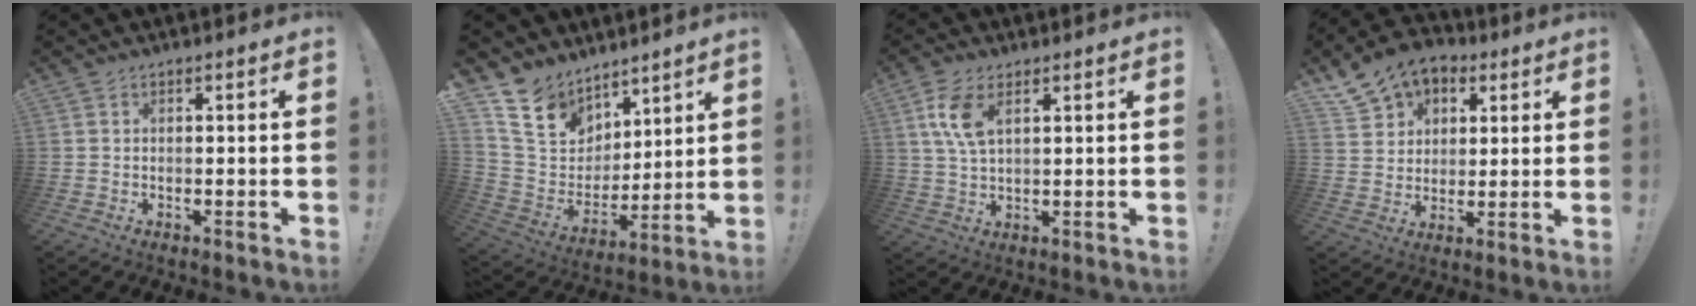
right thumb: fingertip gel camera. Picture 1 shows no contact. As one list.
[{"total": 13.1, "force": [9.4, 8.6, 3.0], "torque": [-0.078, -0.069, 0.187]}, {"total": 8.2, "force": [3.5, 3.9, 6.3], "torque": [-0.127, -0.008, 0.062]}, {"total": 11.1, "force": [6.4, 8.5, 3.5], "torque": [-0.059, -0.034, 0.130]}]